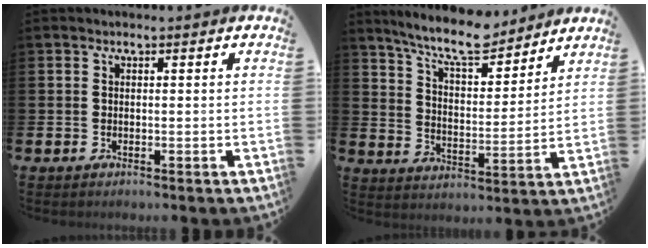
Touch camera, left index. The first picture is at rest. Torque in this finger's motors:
{"motor_torque": [1.07, -1.07, 0.52, 0.21]}